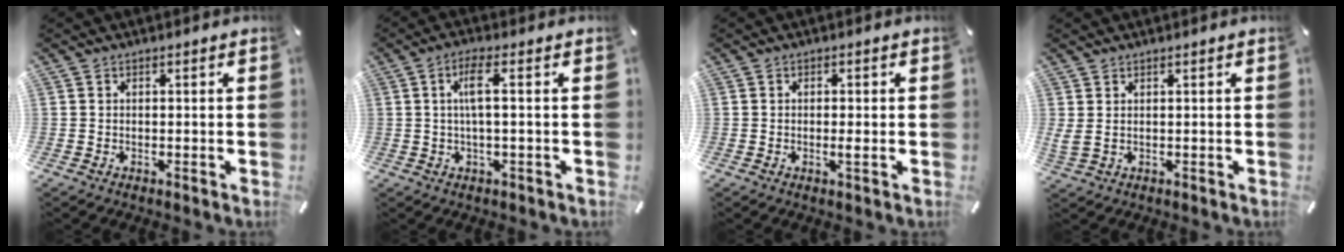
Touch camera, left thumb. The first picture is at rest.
{"total": 5.5, "force": [0.6, 0.6, 5.5], "torque": [-0.106, 0.000, 0.006]}
{"total": 2.0, "force": [-0.4, 0.3, 1.9], "torque": [-0.033, -0.002, -0.007]}
{"total": 2.4, "force": [1.1, 0.6, 2.0], "torque": [-0.049, -0.005, 0.021]}